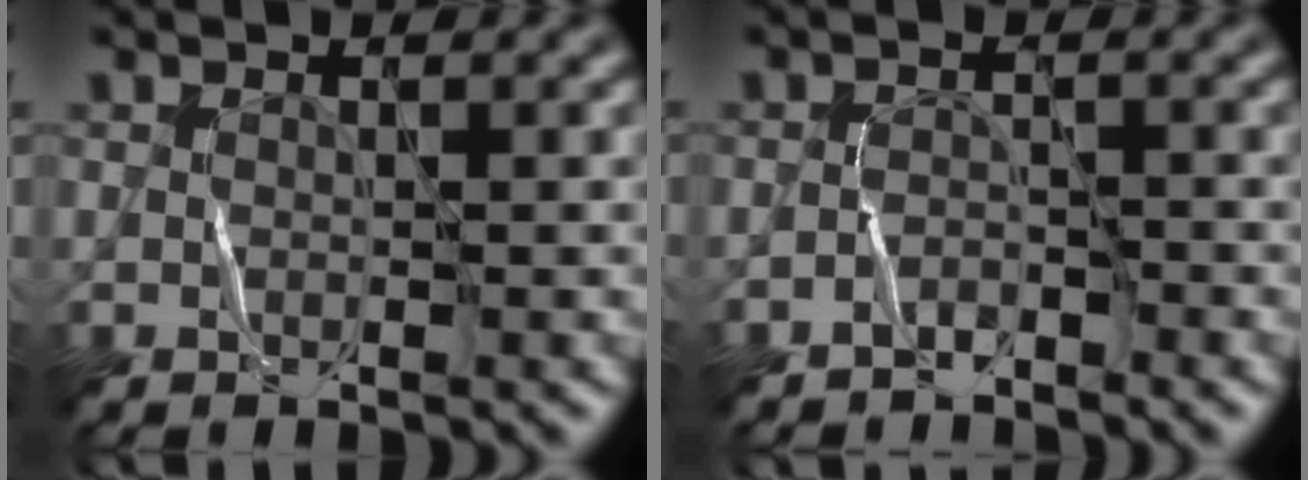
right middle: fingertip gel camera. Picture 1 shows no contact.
{"total": 1.6, "force": [-1.5, 0.2, 0.0], "torque": [-0.001, 0.008, -0.031]}